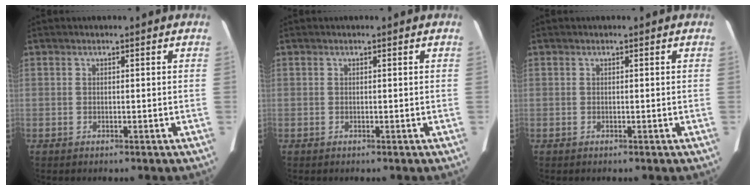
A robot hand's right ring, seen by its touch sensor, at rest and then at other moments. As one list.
[{"total": 0.0}, {"total": 0.0}]